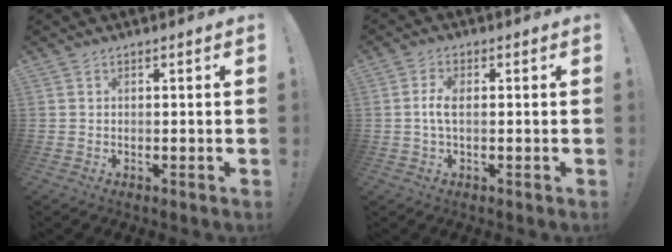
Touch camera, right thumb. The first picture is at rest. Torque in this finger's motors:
{"motor_torque": [-0.38, 0.01, 0.02, 0.14, 0.20]}